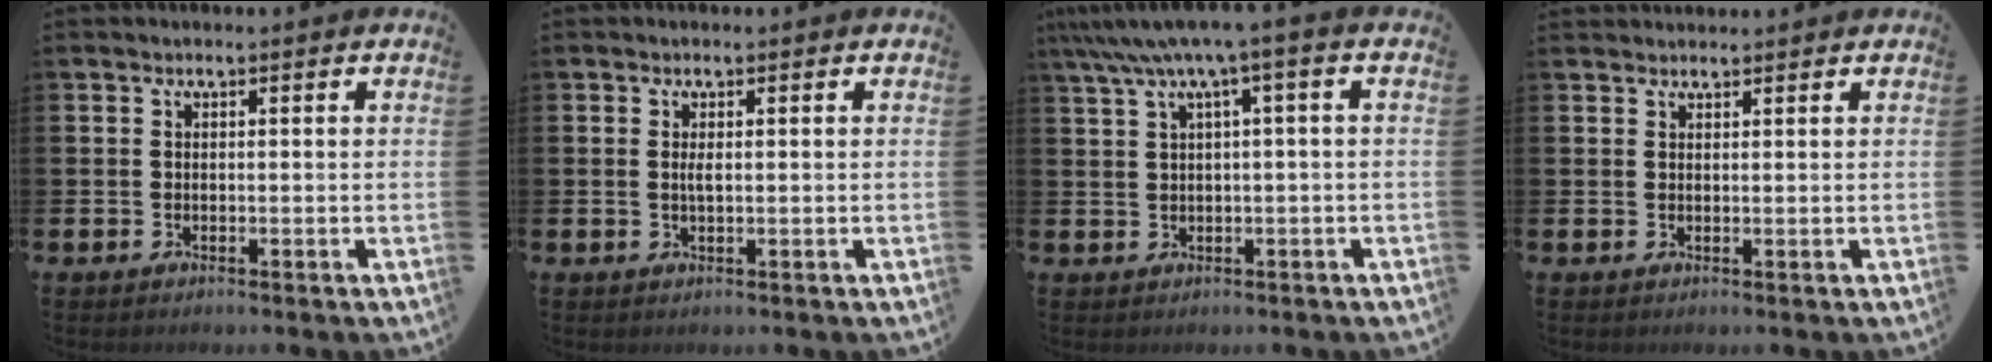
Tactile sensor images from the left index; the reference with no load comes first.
{"total": 1.2, "force": [0.3, 0.3, 1.1], "torque": [-0.021, 0.001, 0.003]}
{"total": 4.3, "force": [1.3, 0.2, 4.1], "torque": [-0.086, -0.003, 0.019]}
{"total": 1.3, "force": [1.2, 0.3, -0.1], "torque": [0.009, -0.002, 0.022]}